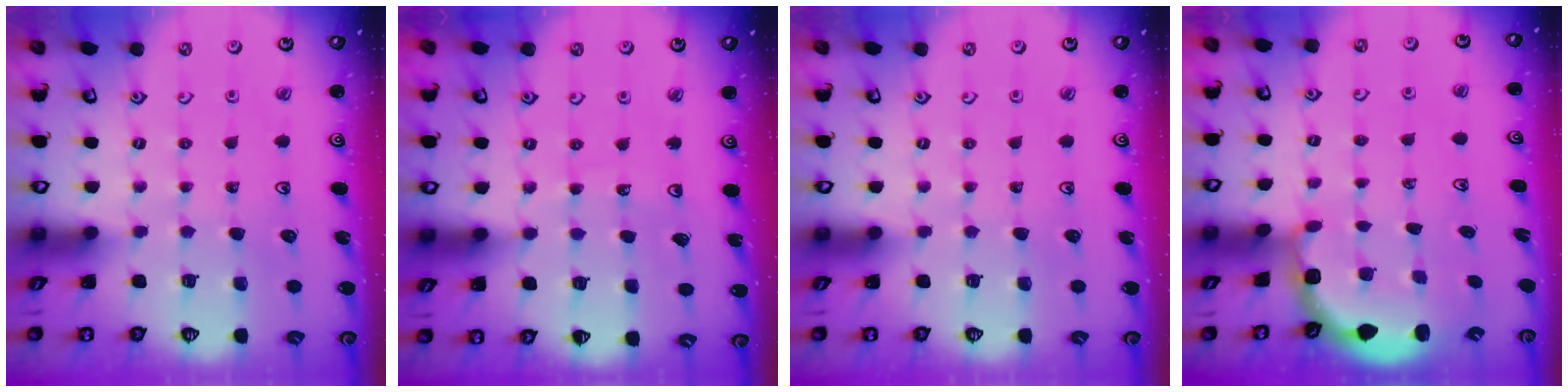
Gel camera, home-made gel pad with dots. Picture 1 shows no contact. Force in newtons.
{"total": 2.7, "press": 2.7, "slide": 0.3}
{"total": 0.0}
{"total": 2.7, "press": 2.4, "slide": 1.4}